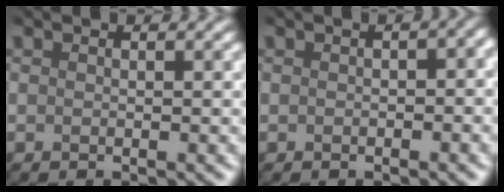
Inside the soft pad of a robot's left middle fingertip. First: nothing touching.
{"total": 2.9, "force": [-0.6, 1.8, 2.2], "torque": [-0.007, 0.009, -0.010]}